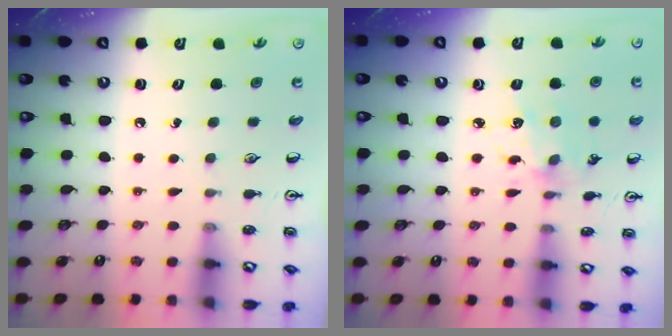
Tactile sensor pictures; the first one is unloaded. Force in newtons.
{"total": 5.4, "press": 5.4, "slide": 0.4}